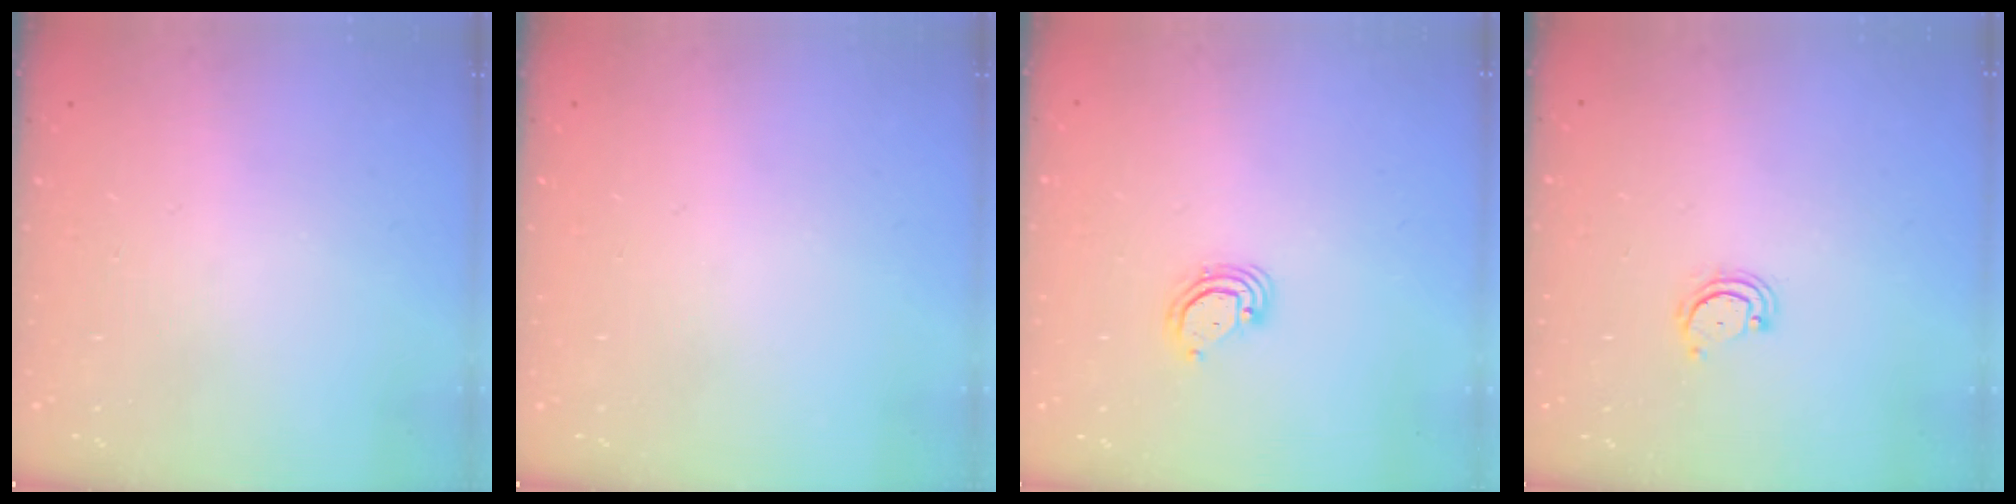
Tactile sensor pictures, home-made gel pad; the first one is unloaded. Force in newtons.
{"total": 0.0}
{"total": 3.0, "press": 3.0, "slide": 0.2}
{"total": 3.2, "press": 3.2, "slide": 0.3}